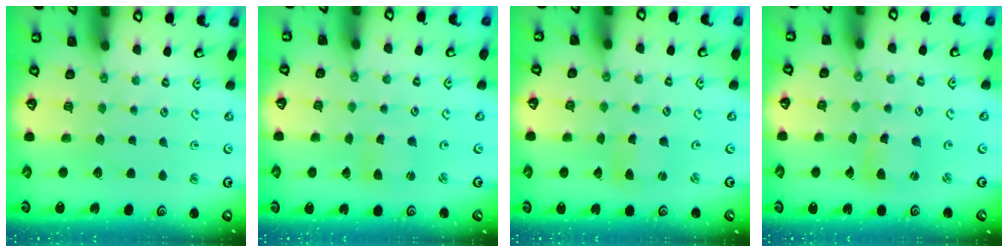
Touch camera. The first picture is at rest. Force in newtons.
{"total": 2.2, "press": 2.2, "slide": 0.3}
{"total": 1.7, "press": 1.7, "slide": 0.2}
{"total": 4.6, "press": 4.5, "slide": 0.5}